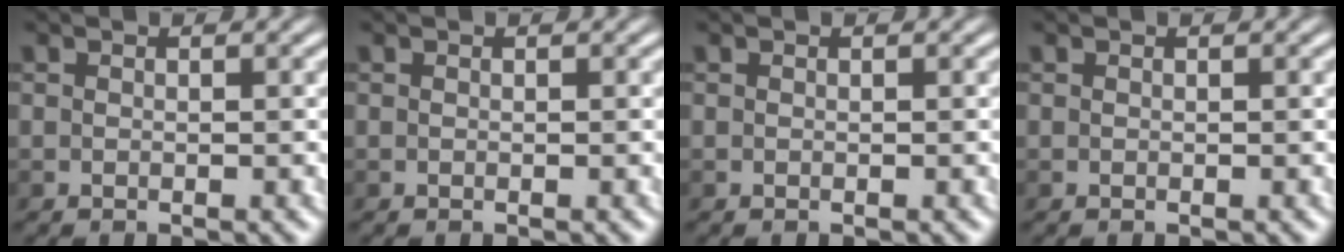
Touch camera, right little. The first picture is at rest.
{"total": 0.0}
{"total": 0.0}
{"total": 0.0}